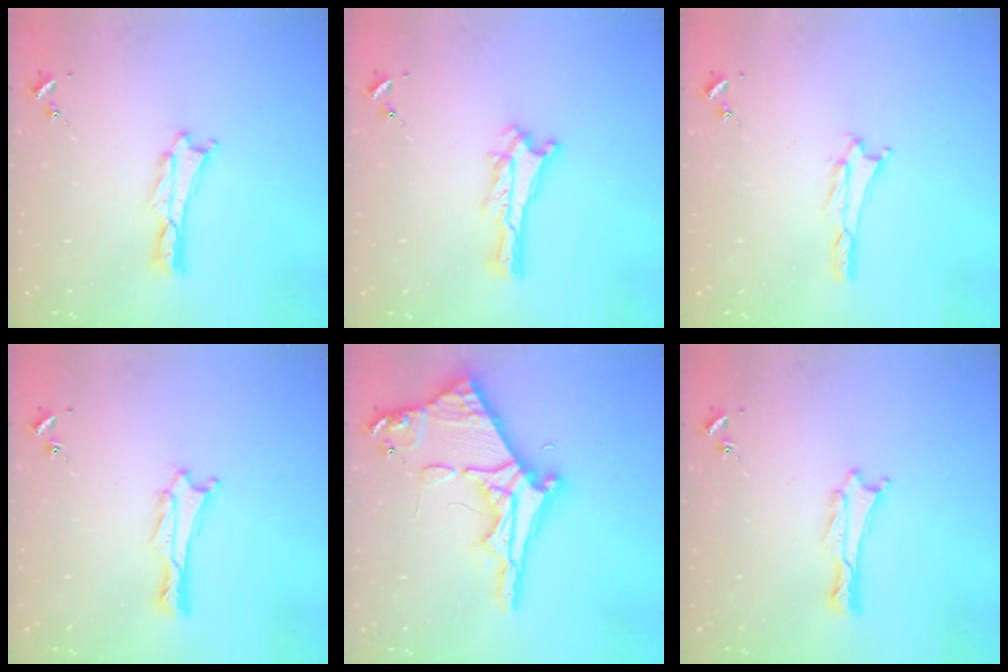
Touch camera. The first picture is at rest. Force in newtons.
{"total": 0.0}
{"total": 0.7, "press": 0.7, "slide": 0.2}
{"total": 0.0}
{"total": 10.0, "press": 10.0, "slide": 0.8}
{"total": 0.6, "press": 0.5, "slide": 0.1}